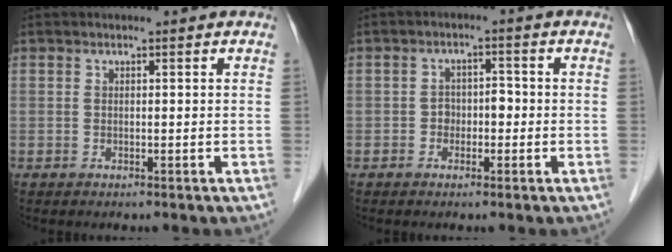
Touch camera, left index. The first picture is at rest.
{"total": 2.7, "force": [-0.7, 1.7, 1.9], "torque": [-0.025, 0.014, -0.012]}